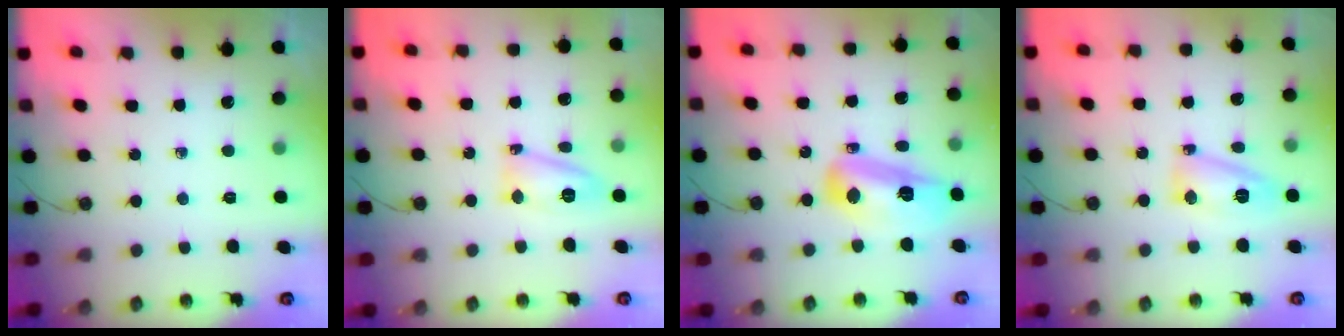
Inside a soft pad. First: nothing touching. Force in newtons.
{"total": 11.4, "press": 11.3, "slide": 1.0}
{"total": 13.7, "press": 13.6, "slide": 1.5}
{"total": 9.0, "press": 9.0, "slide": 0.5}